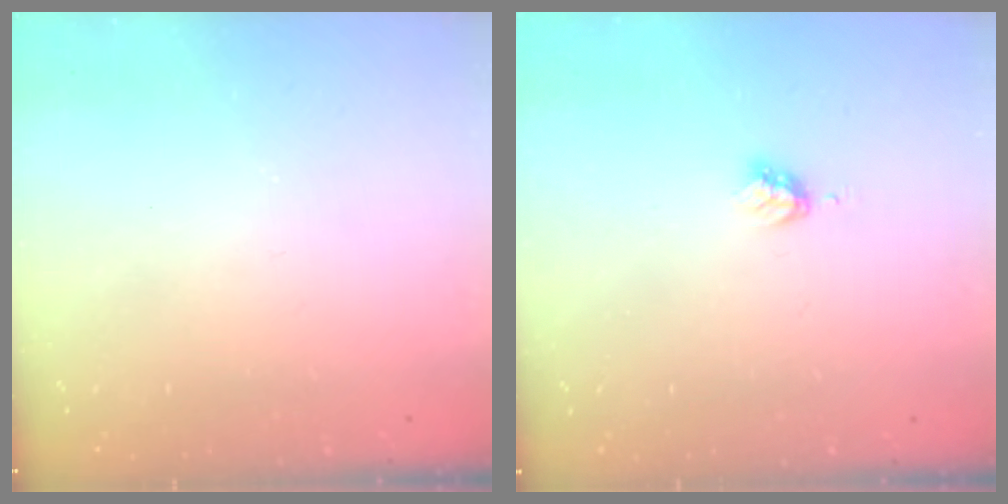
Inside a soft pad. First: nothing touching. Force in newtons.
{"total": 2.9, "press": 2.8, "slide": 0.4}